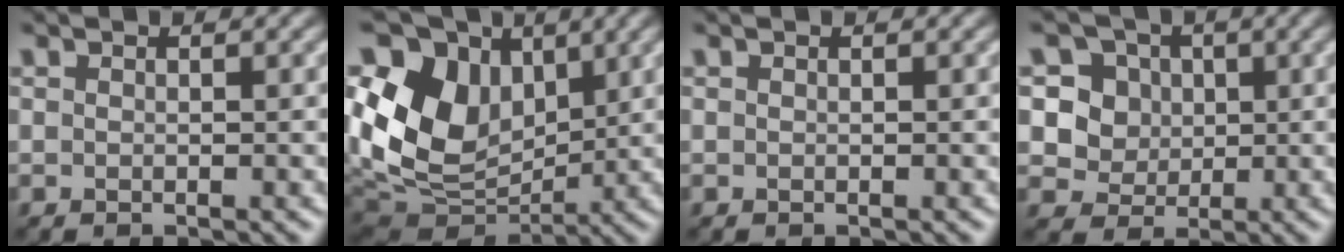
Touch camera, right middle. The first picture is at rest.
{"total": 12.9, "force": [3.6, 9.5, 7.9], "torque": [-0.170, 0.012, 0.066]}
{"total": 0.0}
{"total": 5.5, "force": [1.5, 4.8, 2.1], "torque": [-0.039, 0.002, 0.026]}